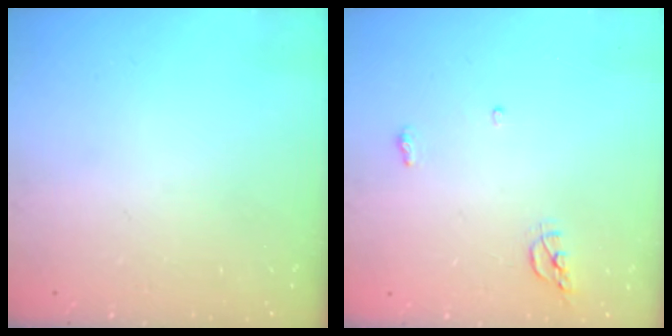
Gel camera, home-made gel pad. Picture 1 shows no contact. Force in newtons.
{"total": 7.2, "press": 5.3, "slide": 4.9}